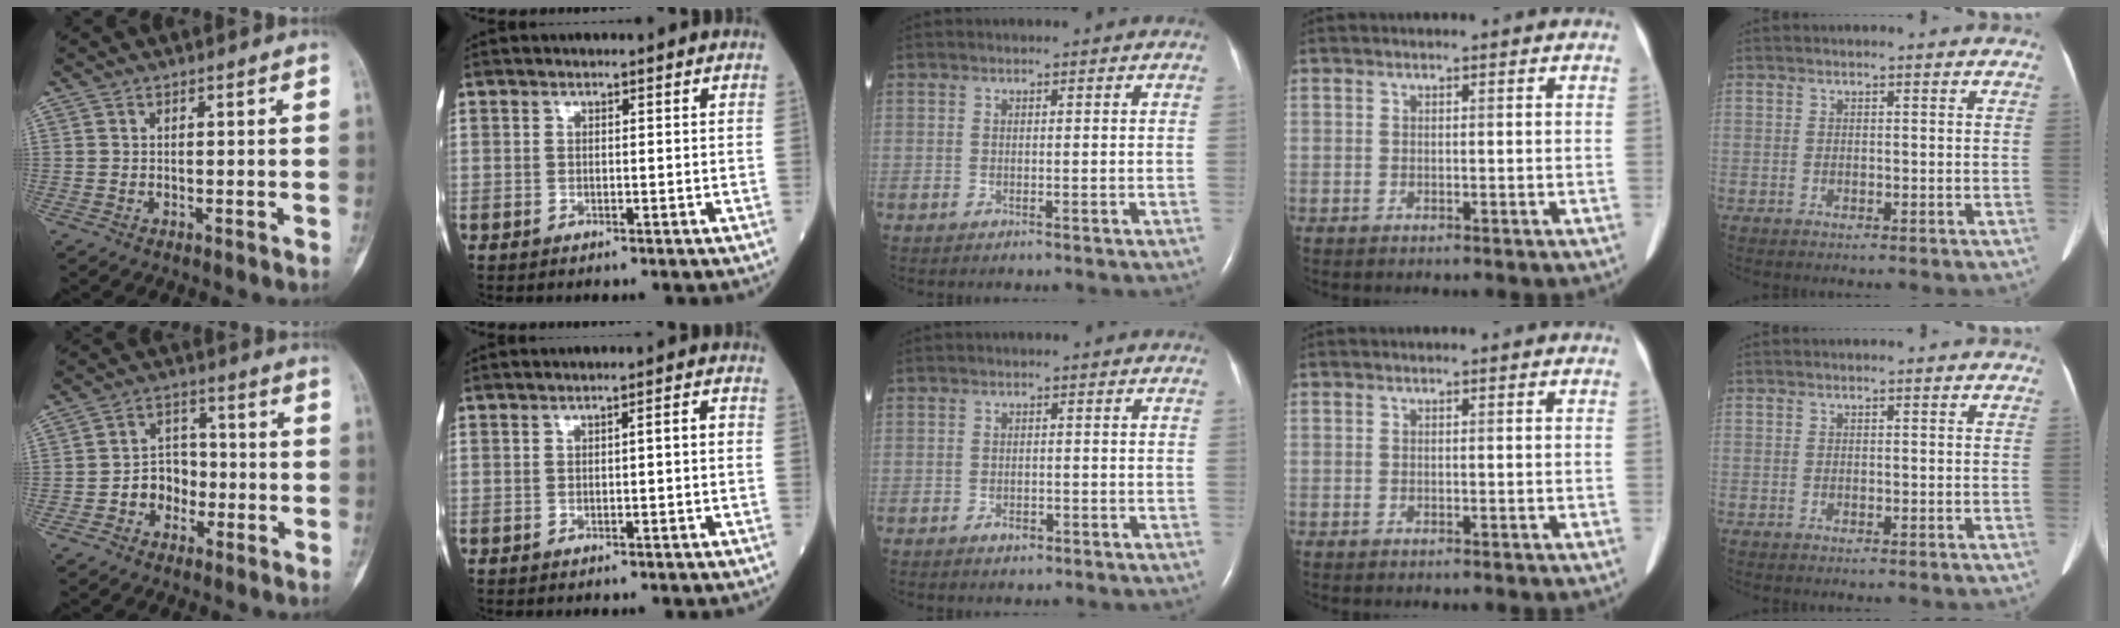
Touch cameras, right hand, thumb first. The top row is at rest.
{"thumb": {"total": 6.9, "force": [-2.3, 5.7, 3.2], "torque": [-0.013, 0.036, -0.047]}, "index": {"total": 2.6, "force": [-0.1, 0.8, 2.5], "torque": [-0.049, 0.016, 0.002]}, "middle": {"total": 1.6, "force": [-1.0, 0.9, 0.9], "torque": [-0.016, 0.002, -0.013]}}